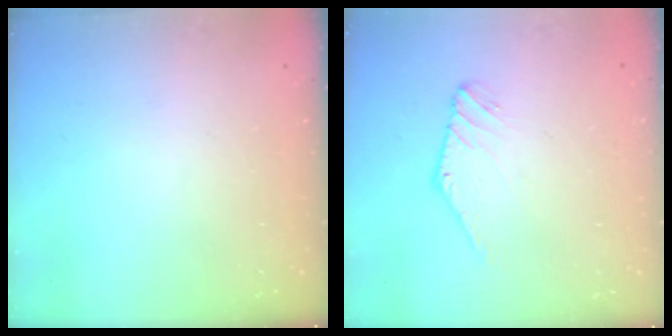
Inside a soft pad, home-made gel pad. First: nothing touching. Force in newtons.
{"total": 1.4, "press": 1.4, "slide": 0.1}